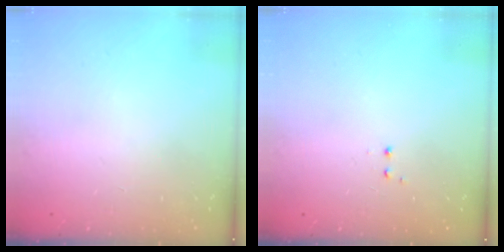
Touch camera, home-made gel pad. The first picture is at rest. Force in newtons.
{"total": 1.2, "press": 1.0, "slide": 0.6}